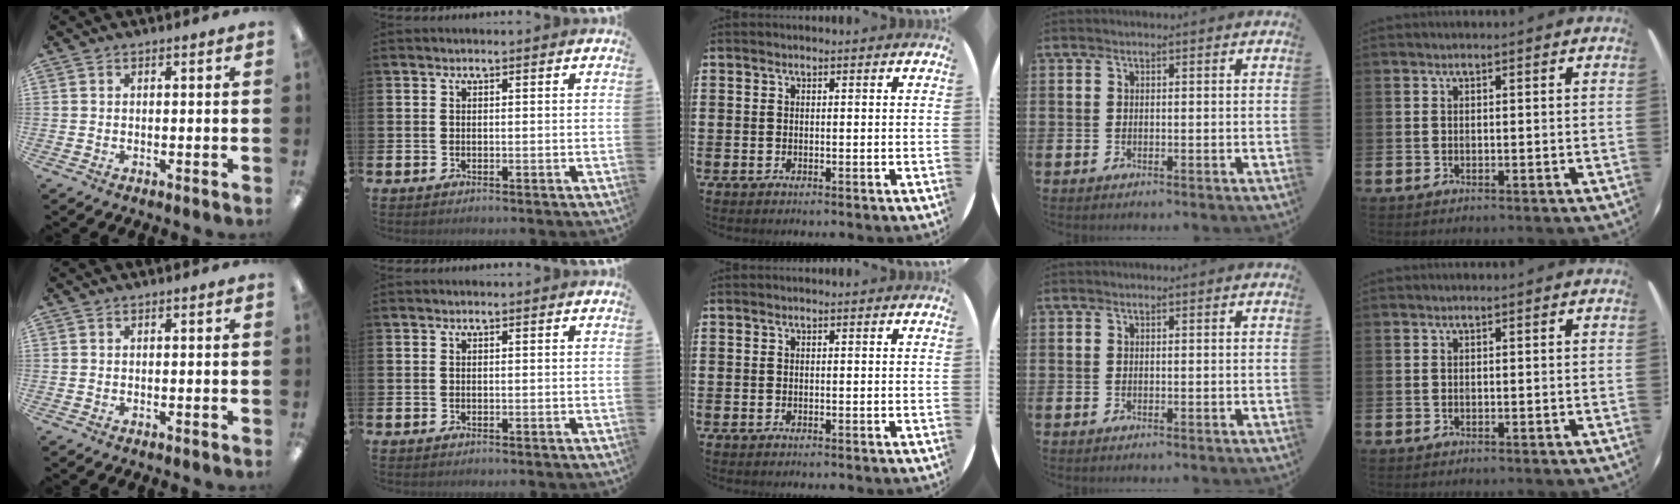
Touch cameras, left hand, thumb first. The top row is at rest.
{}